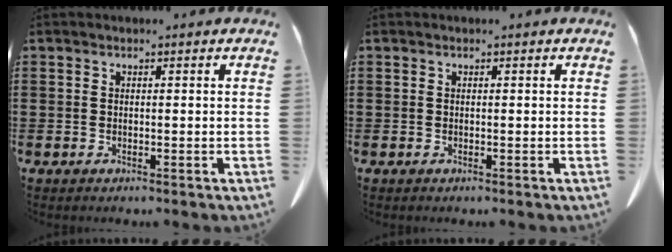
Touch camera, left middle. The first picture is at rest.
{"total": 0.0}